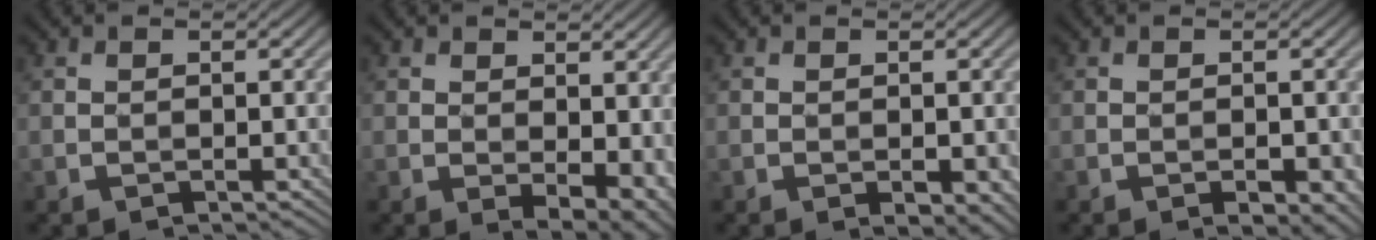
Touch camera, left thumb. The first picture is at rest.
{"total": 5.5, "force": [0.0, 3.0, 4.6], "torque": [-0.062, -0.008, 0.007]}
{"total": 2.3, "force": [-0.9, 0.9, 1.9], "torque": [-0.024, -0.002, -0.008]}
{"total": 2.5, "force": [-1.3, 0.9, 2.0], "torque": [-0.028, 0.001, -0.014]}